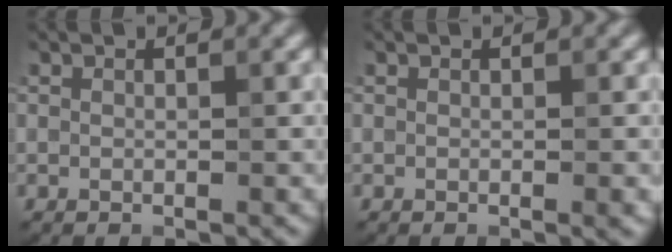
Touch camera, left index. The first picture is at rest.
{"total": 0.7, "force": [-0.2, 0.1, 0.7], "torque": [-0.007, 0.000, -0.002]}